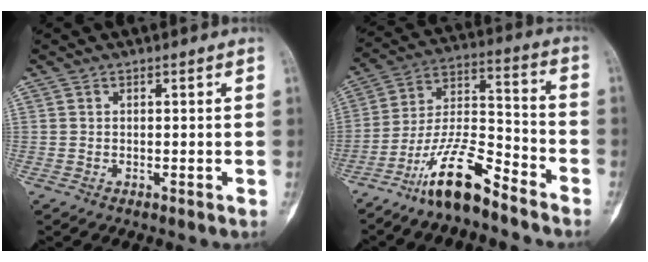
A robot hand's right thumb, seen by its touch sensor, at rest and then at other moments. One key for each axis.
{"total": 13.7, "fx": -10.2, "fy": 3.3, "fz": 8.6, "tx": -0.162, "ty": 0.080, "tz": -0.193}